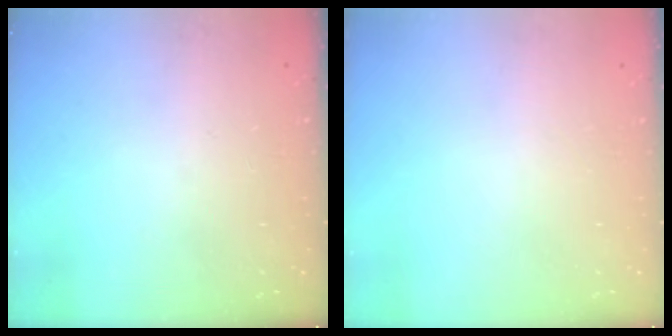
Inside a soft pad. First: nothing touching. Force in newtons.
{"total": 0.0}